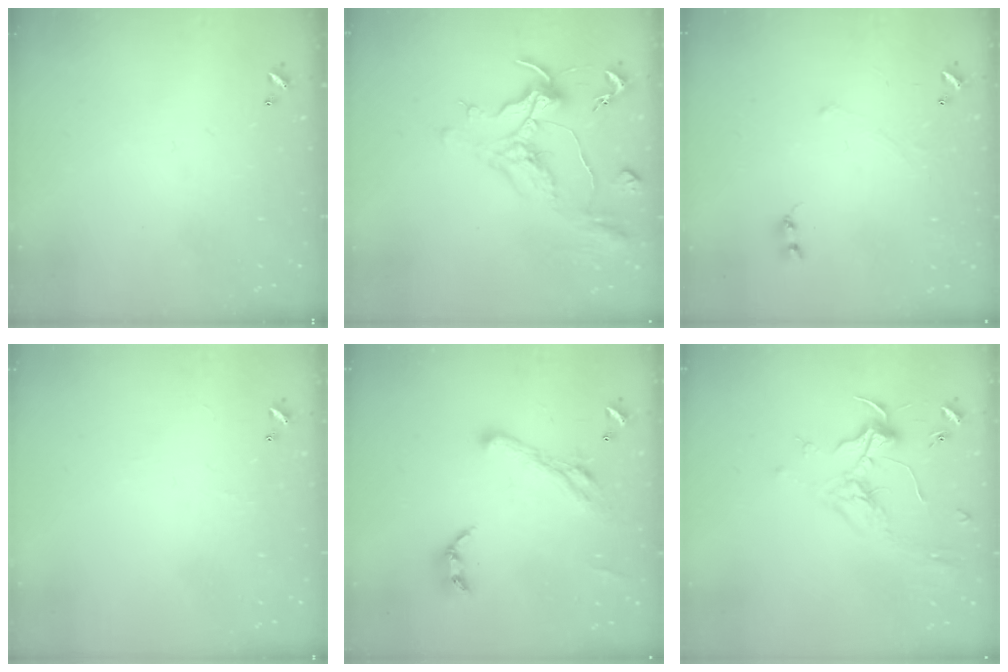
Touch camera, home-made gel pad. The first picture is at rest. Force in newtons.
{"total": 1.6, "press": 1.5, "slide": 0.6}
{"total": 0.7, "press": 0.4, "slide": 0.5}
{"total": 0.5, "press": 0.3, "slide": 0.4}
{"total": 7.2, "press": 7.1, "slide": 1.1}
{"total": 1.8, "press": 1.6, "slide": 0.7}